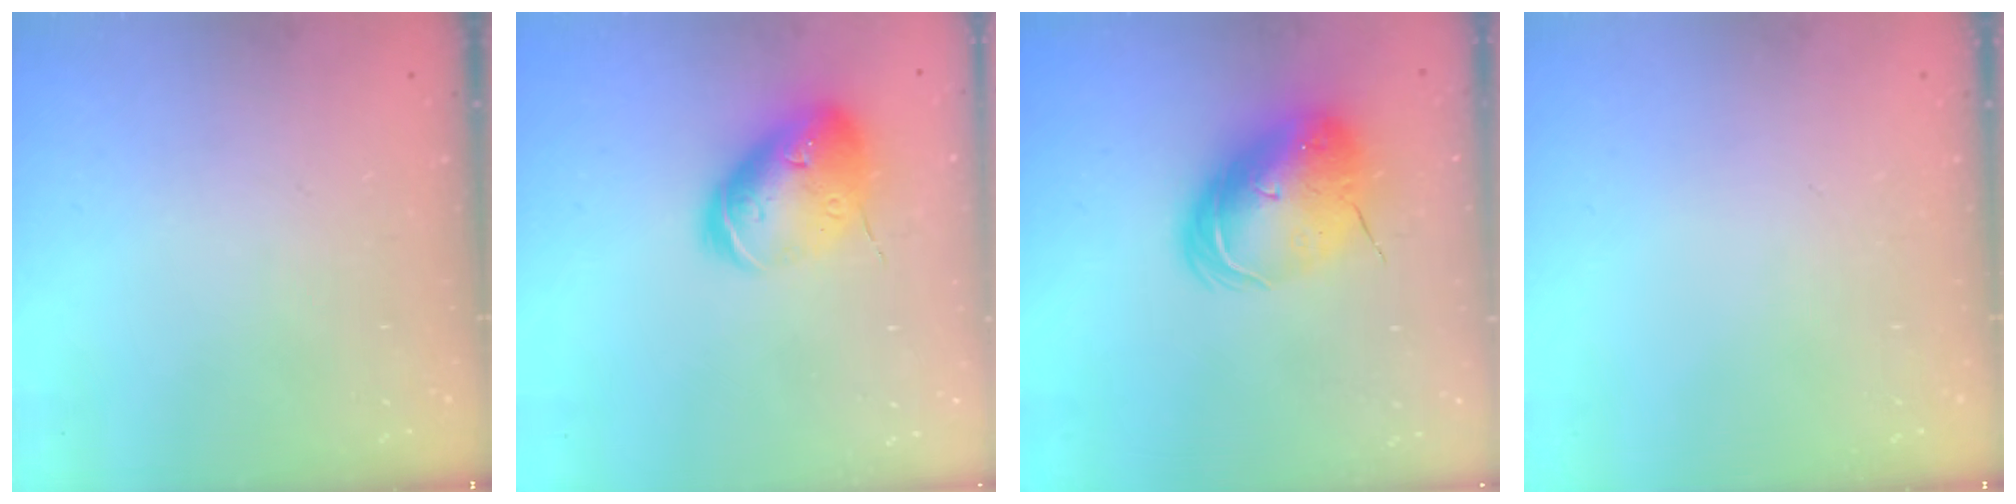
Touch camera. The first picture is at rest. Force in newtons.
{"total": 17.8, "press": 17.5, "slide": 2.9}
{"total": 13.7, "press": 13.4, "slide": 2.6}
{"total": 0.0}